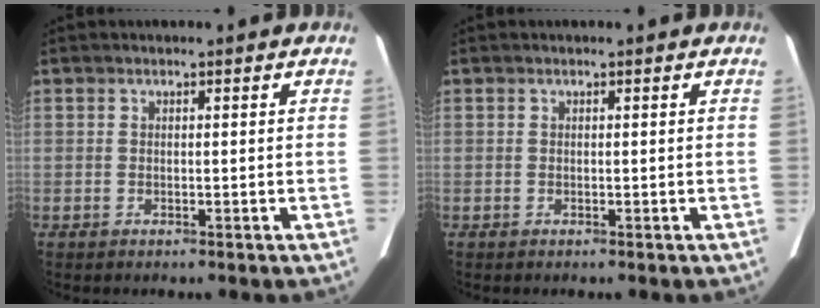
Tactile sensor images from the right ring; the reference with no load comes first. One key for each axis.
{"total": 0.0}